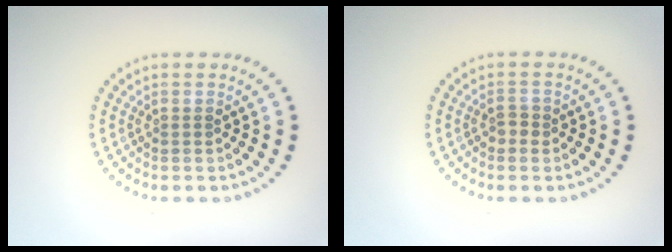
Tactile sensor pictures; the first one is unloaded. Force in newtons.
{"total": 1.2, "press": 1.1, "slide": 0.4}